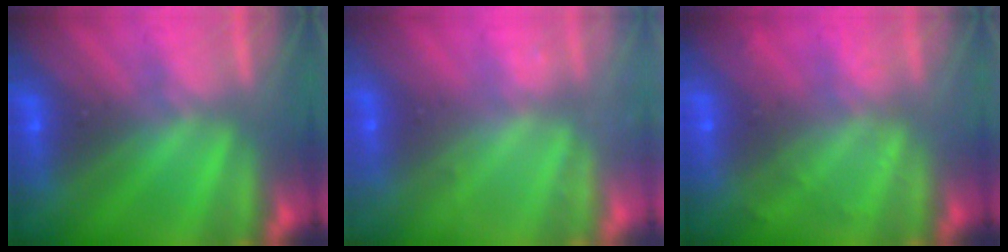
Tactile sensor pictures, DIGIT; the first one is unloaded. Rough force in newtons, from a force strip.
{"total": 2.3}
{"total": 2.1}